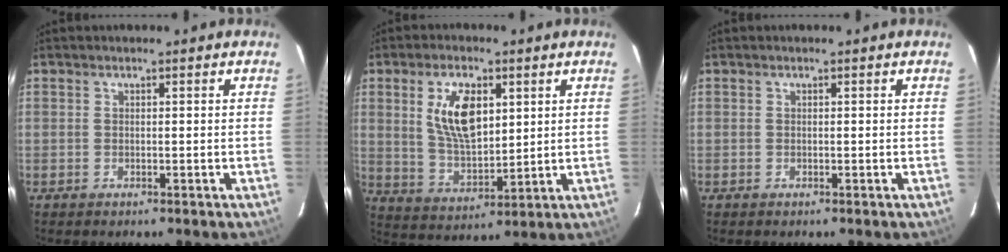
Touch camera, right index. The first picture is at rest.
{"total": 11.2, "force": [3.6, 5.5, 9.0], "torque": [-0.168, 0.004, 0.079]}
{"total": 0.0}